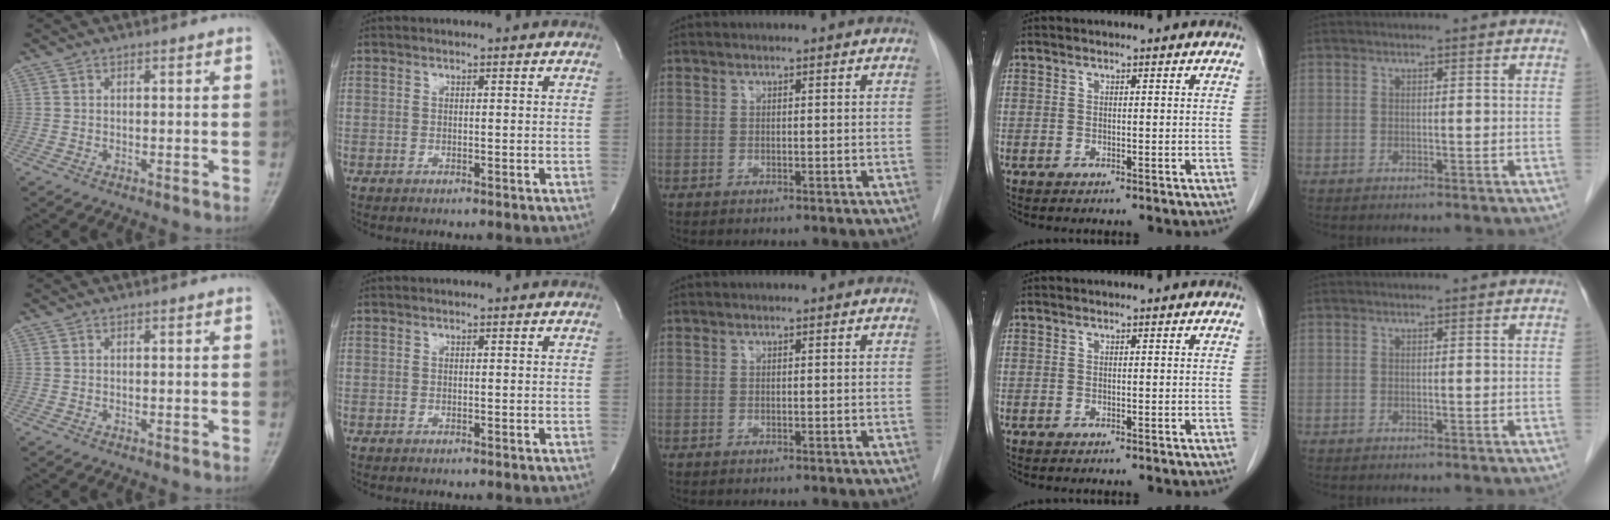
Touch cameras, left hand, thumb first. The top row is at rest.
{}